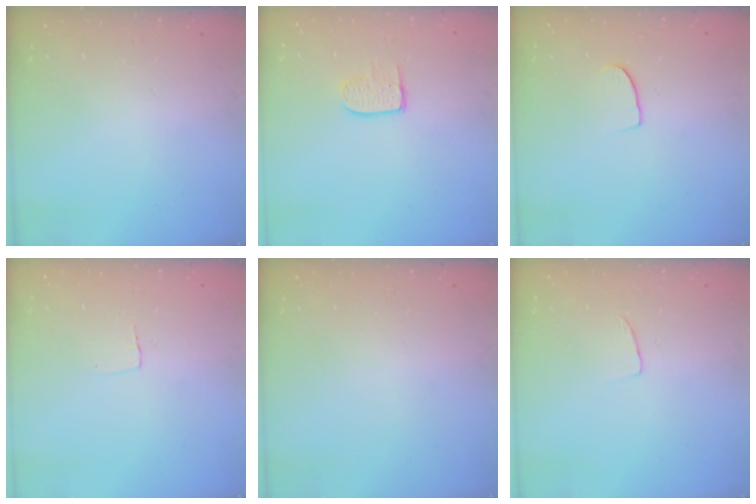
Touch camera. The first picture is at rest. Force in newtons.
{"total": 6.8, "press": 6.7, "slide": 0.4}
{"total": 6.1, "press": 6.1, "slide": 0.4}
{"total": 2.3, "press": 2.3, "slide": 0.1}
{"total": 0.0}
{"total": 3.3, "press": 3.3, "slide": 0.2}